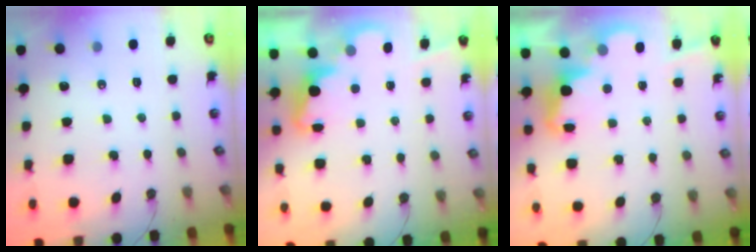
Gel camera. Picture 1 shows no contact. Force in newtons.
{"total": 2.5, "press": 2.4, "slide": 0.5}
{"total": 2.5, "press": 2.4, "slide": 0.6}